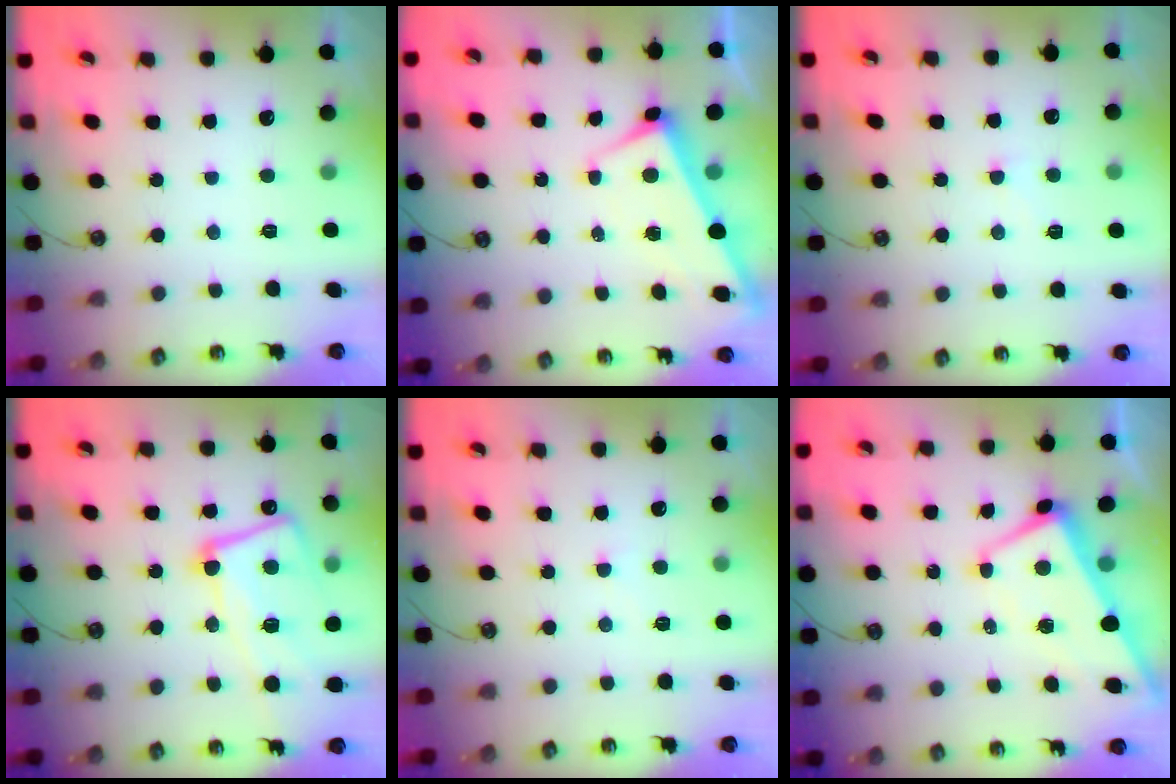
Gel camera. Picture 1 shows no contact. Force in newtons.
{"total": 1.0, "press": 0.9, "slide": 0.4}
{"total": 2.5, "press": 2.5, "slide": 0.4}
{"total": 14.2, "press": 14.2, "slide": 1.0}
{"total": 4.6, "press": 4.6, "slide": 0.4}
{"total": 0.9, "press": 0.1, "slide": 0.8}